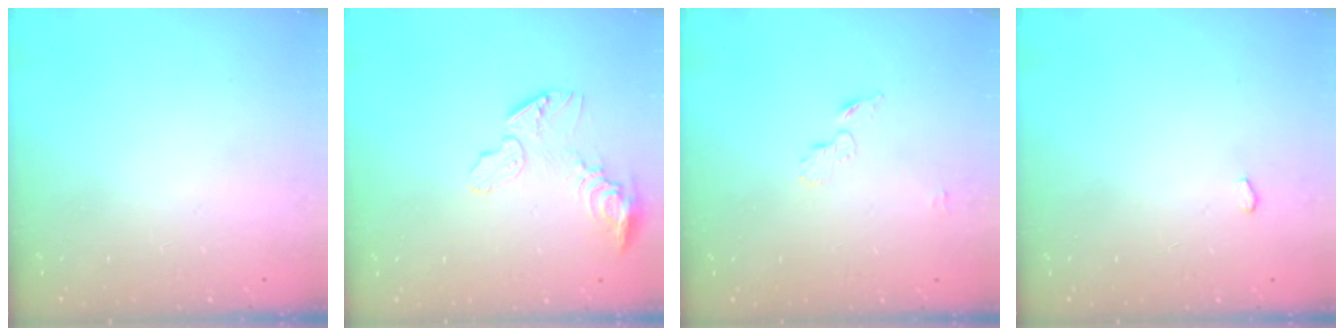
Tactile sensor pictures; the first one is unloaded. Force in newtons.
{"total": 9.0, "press": 8.9, "slide": 0.7}
{"total": 4.6, "press": 4.6, "slide": 0.3}
{"total": 2.6, "press": 2.2, "slide": 1.3}